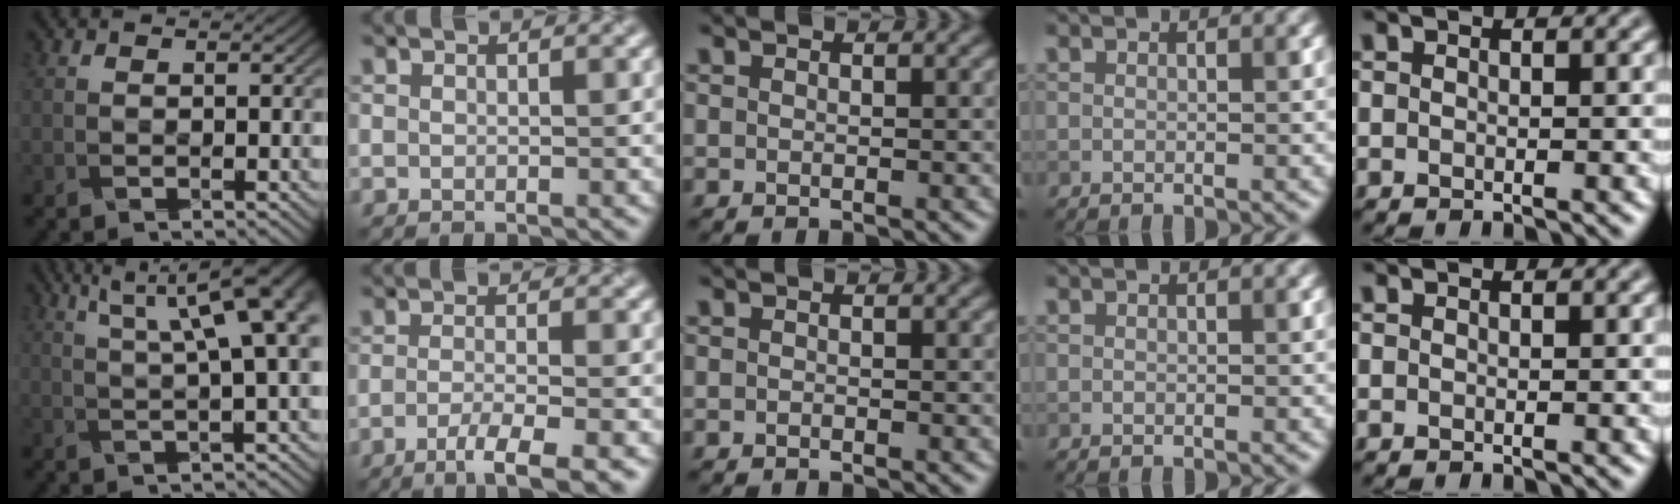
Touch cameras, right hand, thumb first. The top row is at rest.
{"thumb": {"total": 11.0, "force": [4.0, 2.8, 9.9], "torque": [-0.139, 0.033, 0.058]}, "index": {"total": 4.2, "force": [-2.2, 0.8, 3.5], "torque": [-0.058, -0.003, -0.047]}}